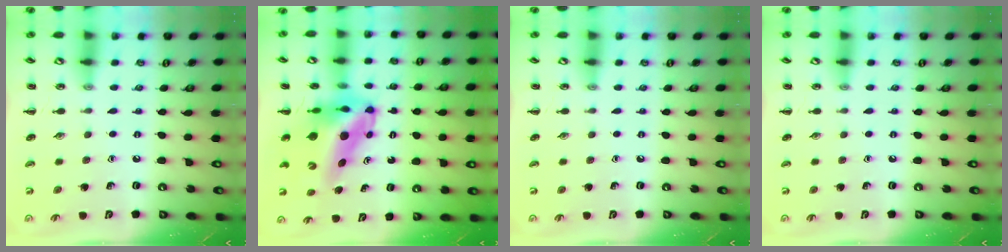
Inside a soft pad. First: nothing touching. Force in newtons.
{"total": 11.0, "press": 10.5, "slide": 3.5}
{"total": 0.0}
{"total": 0.0}